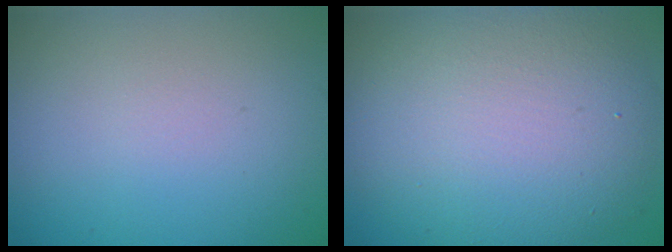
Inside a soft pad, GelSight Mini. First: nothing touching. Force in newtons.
{"total": 10.1, "press": 10.1, "slide": 0.5}